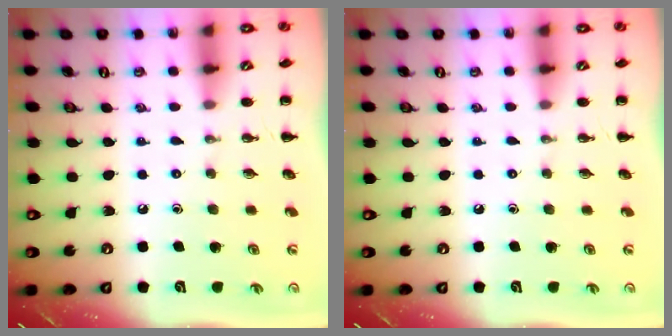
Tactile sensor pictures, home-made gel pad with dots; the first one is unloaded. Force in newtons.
{"total": 0.0}